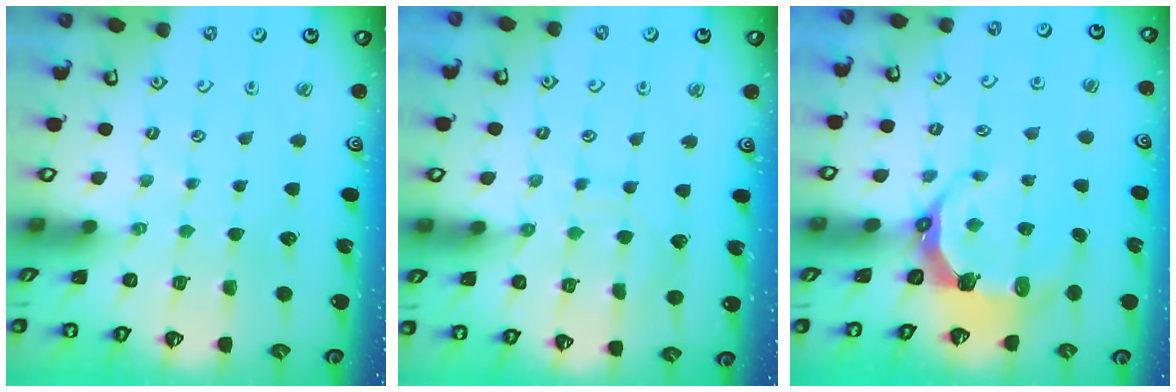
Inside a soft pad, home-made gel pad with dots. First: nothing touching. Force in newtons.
{"total": 7.5, "press": 7.4, "slide": 0.6}
{"total": 7.4, "press": 5.6, "slide": 4.8}